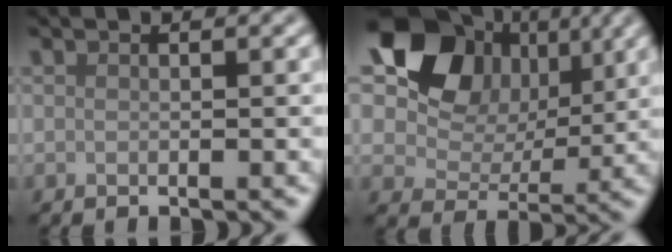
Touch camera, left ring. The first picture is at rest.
{"total": 11.3, "force": [4.7, 8.1, 6.4], "torque": [-0.112, 0.003, 0.080]}